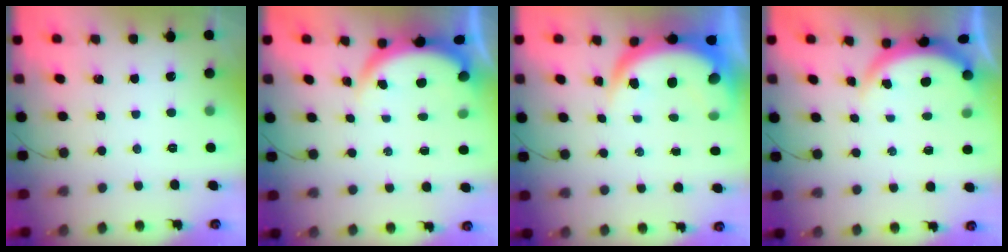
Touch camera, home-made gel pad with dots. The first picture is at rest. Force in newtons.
{"total": 3.8, "press": 3.8, "slide": 0.1}
{"total": 8.0, "press": 8.0, "slide": 0.7}
{"total": 3.6, "press": 3.6, "slide": 0.6}